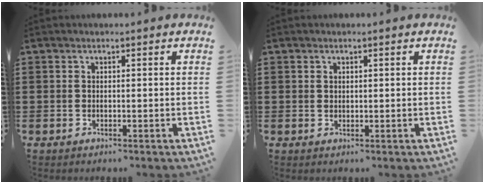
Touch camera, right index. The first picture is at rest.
{"total": 0.7, "force": [0.5, 0.5, 0.2], "torque": [-0.005, 0.003, 0.011]}